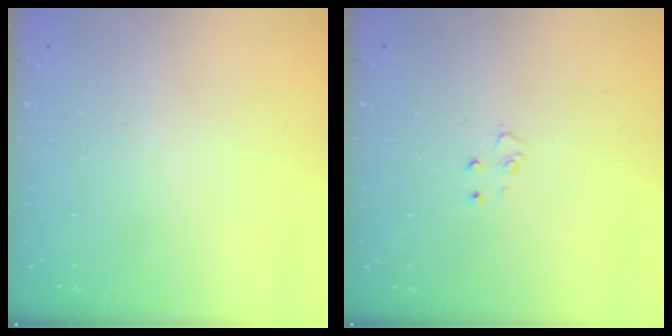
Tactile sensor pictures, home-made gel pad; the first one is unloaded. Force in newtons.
{"total": 3.2, "press": 3.2, "slide": 0.3}